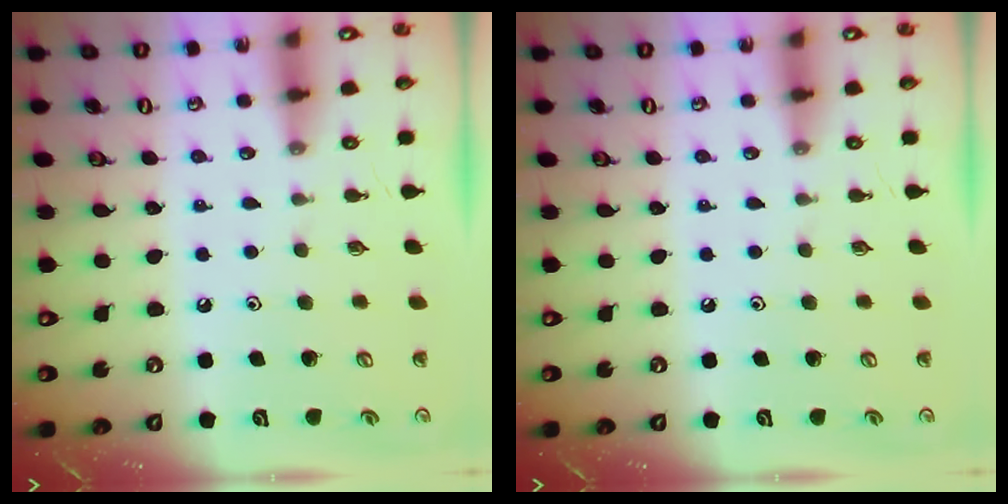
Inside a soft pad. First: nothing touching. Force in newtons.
{"total": 0.0}